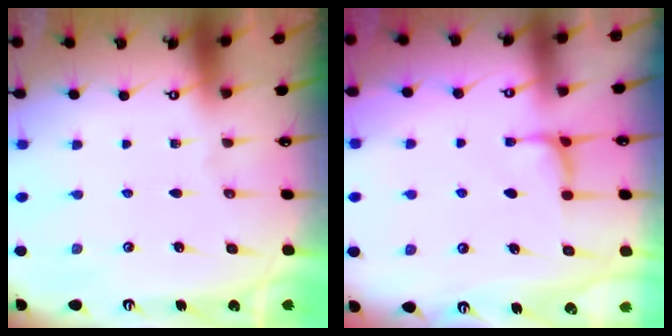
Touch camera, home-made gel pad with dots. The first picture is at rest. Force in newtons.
{"total": 1.2, "press": 1.0, "slide": 0.7}